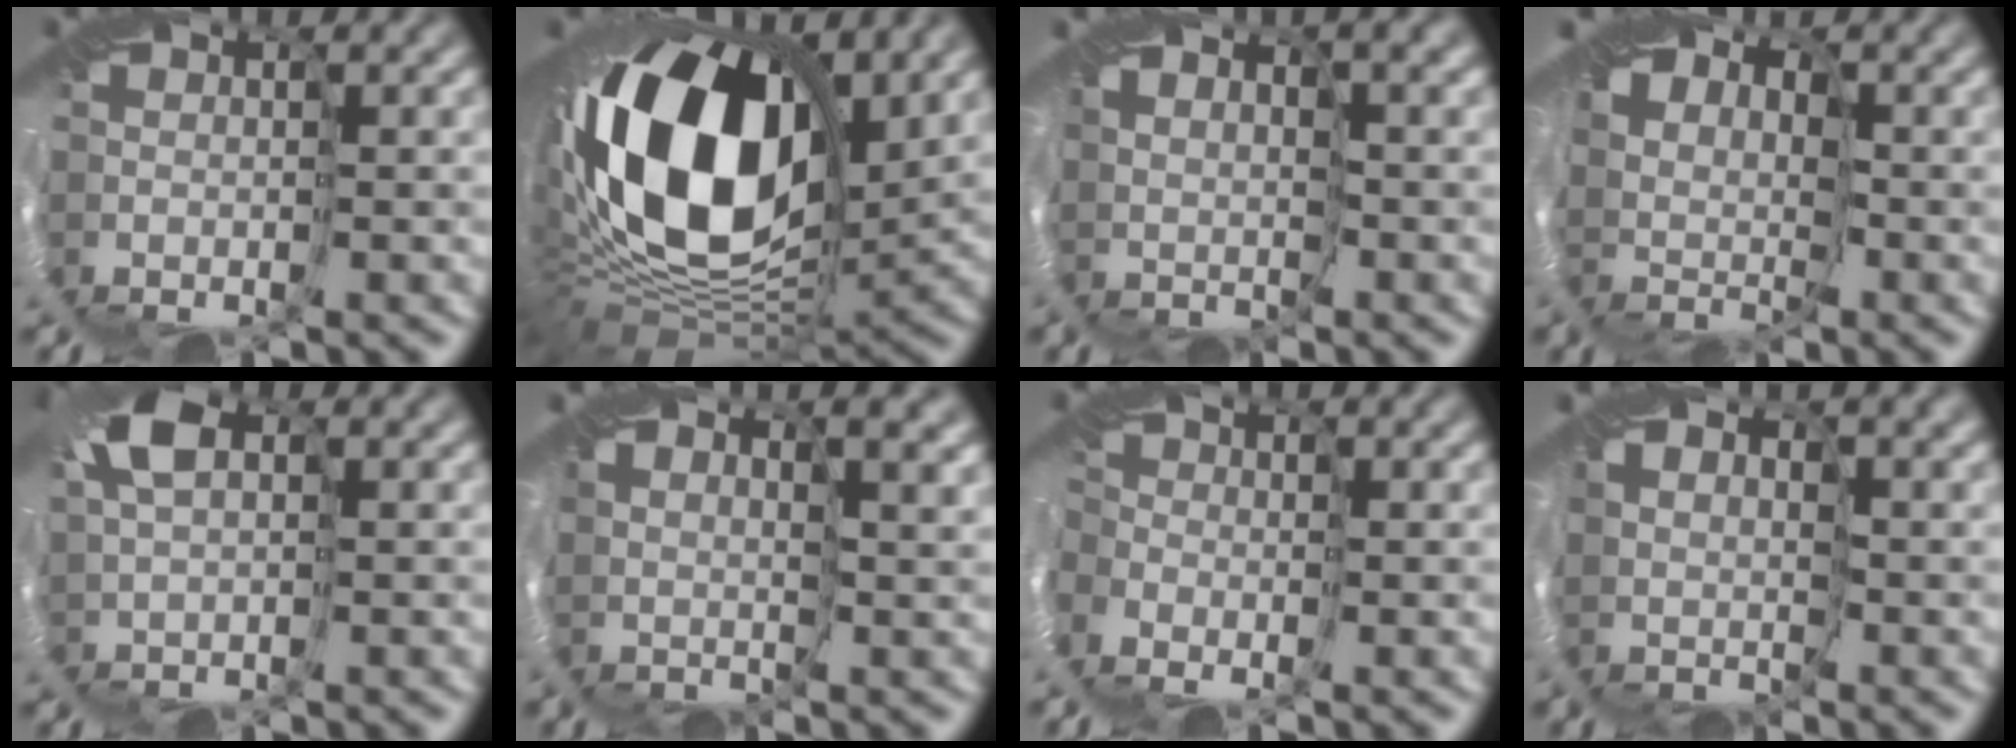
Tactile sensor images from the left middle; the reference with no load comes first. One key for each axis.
{"total": 17.1, "fx": 3.4, "fy": 10.3, "fz": 13.2, "tx": -0.274, "ty": 0.001, "tz": 0.056}
{"total": 3.4, "fx": 2.9, "fy": 1.0, "fz": 1.5, "tx": -0.030, "ty": 0.012, "tz": 0.055}
{"total": 6.4, "fx": 3.5, "fy": 3.9, "fz": 3.6, "tx": -0.078, "ty": 0.017, "tz": 0.059}
{"total": 3.5, "fx": 1.7, "fy": 1.8, "fz": 2.4, "tx": -0.078, "ty": 0.020, "tz": 0.029}
{"total": 4.2, "fx": 3.8, "fy": 1.0, "fz": 1.5, "tx": -0.032, "ty": 0.007, "tz": 0.073}
{"total": 2.6, "fx": -2.1, "fy": 1.5, "fz": 0.4, "tx": -0.018, "ty": -0.017, "tz": -0.037}
{"total": 1.9, "fx": 1.8, "fy": 0.6, "fz": 0.0, "tx": -0.005, "ty": 0.006, "tz": 0.039}